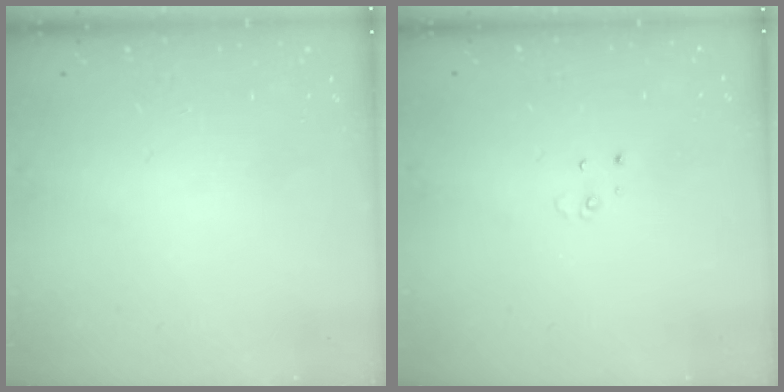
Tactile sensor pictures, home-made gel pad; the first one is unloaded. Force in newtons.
{"total": 2.5, "press": 2.5, "slide": 0.2}